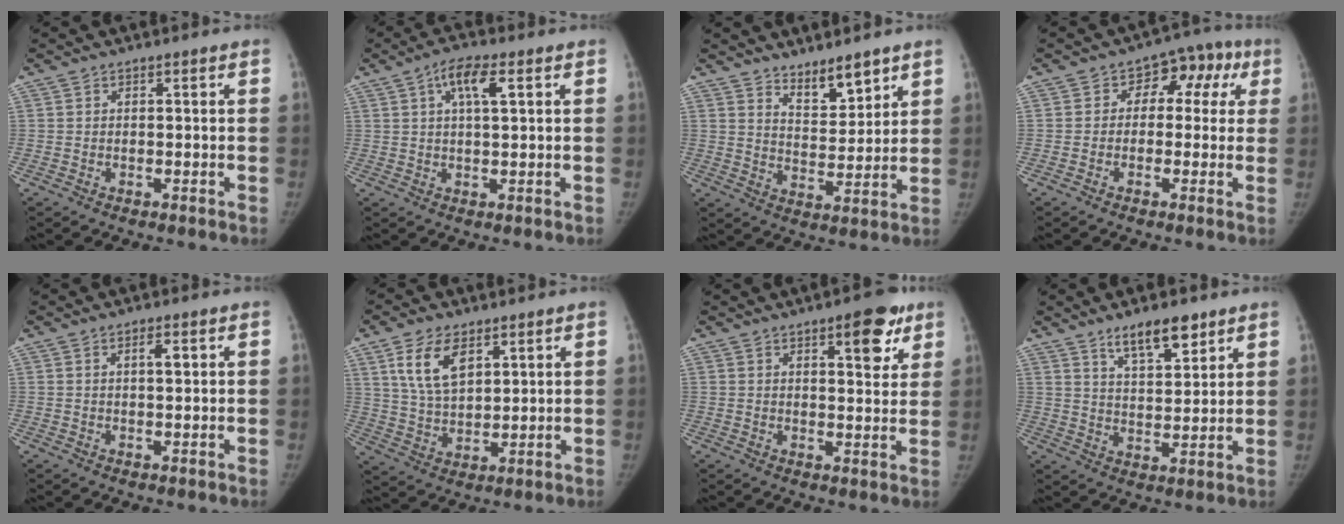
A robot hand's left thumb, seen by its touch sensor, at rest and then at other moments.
{"total": 5.8, "force": [2.3, 1.8, 5.0], "torque": [-0.090, 0.004, 0.039]}
{"total": 7.6, "force": [6.0, 2.8, 3.7], "torque": [-0.033, -0.051, 0.105]}
{"total": 8.2, "force": [1.5, 6.3, 5.1], "torque": [-0.005, 0.031, 0.004]}
{"total": 2.2, "force": [0.8, 0.7, 1.9], "torque": [-0.030, -0.002, 0.014]}
{"total": 9.5, "force": [4.6, 5.4, 6.4], "torque": [-0.103, -0.022, 0.096]}
{"total": 8.7, "force": [4.7, 3.3, 6.5], "torque": [-0.060, -0.020, 0.059]}
{"total": 8.7, "force": [6.1, 3.0, 5.4], "torque": [-0.067, -0.042, 0.107]}